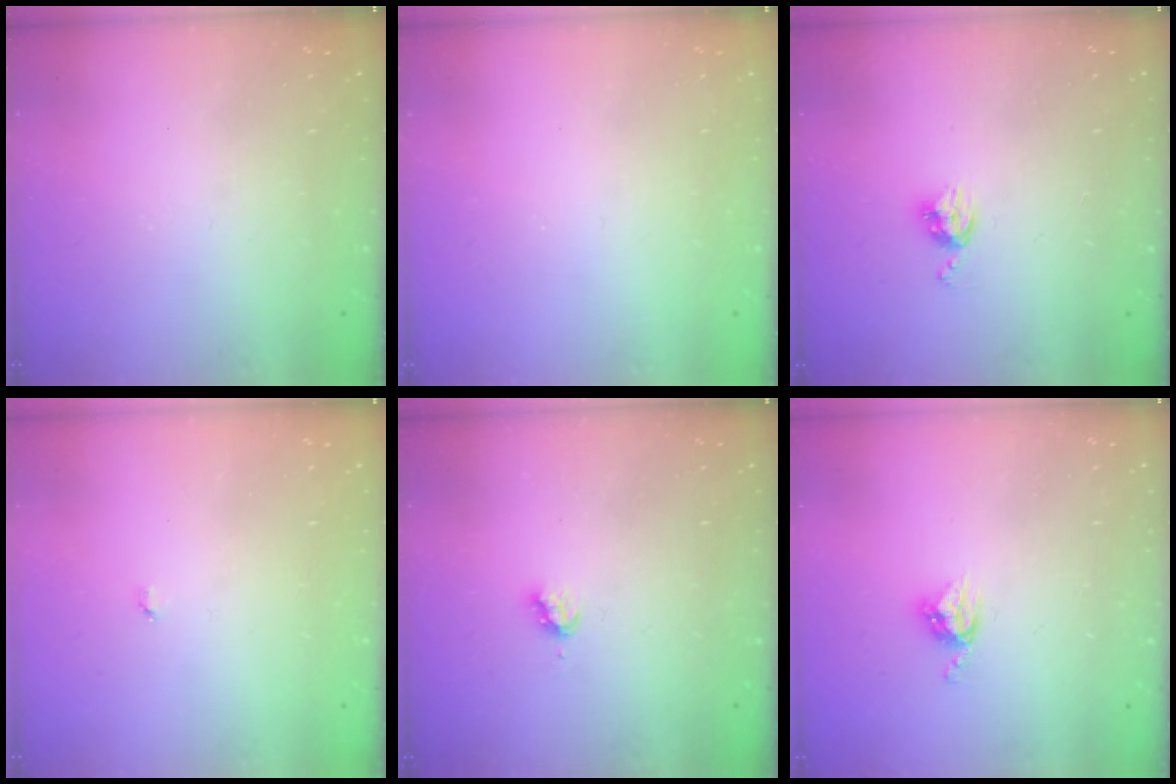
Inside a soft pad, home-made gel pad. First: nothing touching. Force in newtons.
{"total": 0.0}
{"total": 6.1, "press": 6.1, "slide": 0.6}
{"total": 2.9, "press": 2.9, "slide": 0.3}
{"total": 2.8, "press": 2.8, "slide": 0.3}
{"total": 4.9, "press": 4.8, "slide": 0.2}